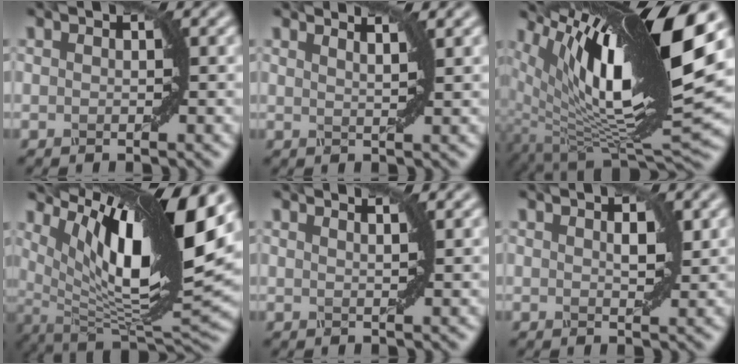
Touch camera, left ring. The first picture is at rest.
{"total": 2.6, "force": [2.0, 1.0, 1.4], "torque": [-0.001, 0.005, 0.003]}
{"total": 16.6, "force": [5.5, 5.3, 14.7], "torque": [-0.263, -0.006, 0.110]}
{"total": 14.8, "force": [6.3, 4.4, 12.7], "torque": [-0.203, 0.001, 0.116]}
{"total": 1.8, "force": [1.2, 0.8, 1.0], "torque": [0.008, -0.003, -0.008]}
{"total": 1.2, "force": [0.4, 0.6, 1.0], "torque": [-0.017, -0.003, 0.010]}